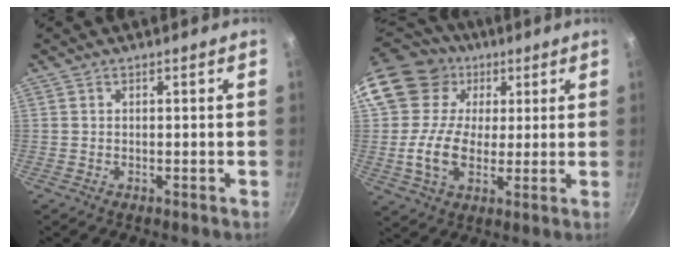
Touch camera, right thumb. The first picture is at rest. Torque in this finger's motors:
{"motor_torque": [0.05, 2.48, 1.62, -0.11, 0.15]}